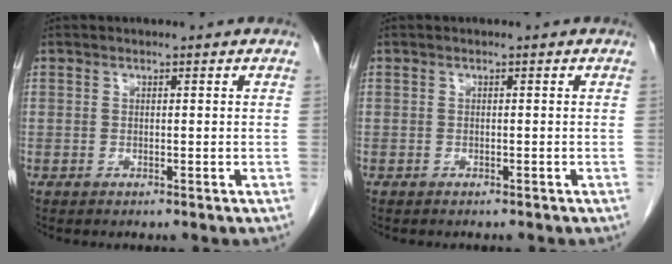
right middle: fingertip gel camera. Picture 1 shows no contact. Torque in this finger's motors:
{"motor_torque": [0.16, -0.03, 0.02, 0.01]}